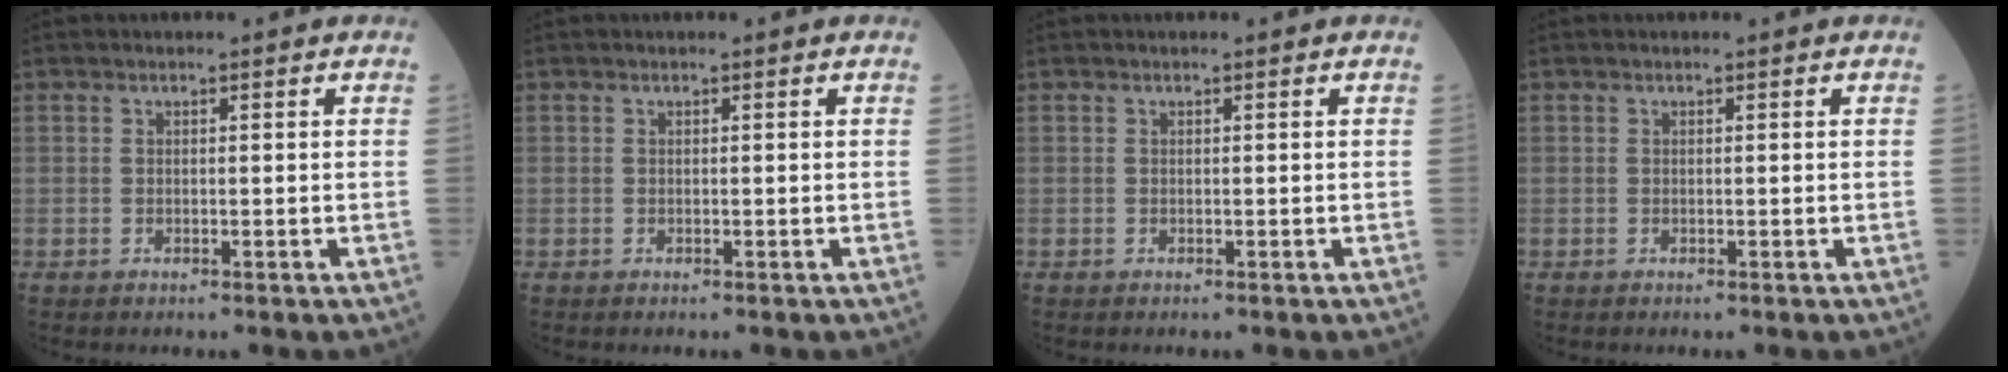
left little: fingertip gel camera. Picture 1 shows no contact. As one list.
[{"total": 0.0}, {"total": 0.0}, {"total": 0.0}]